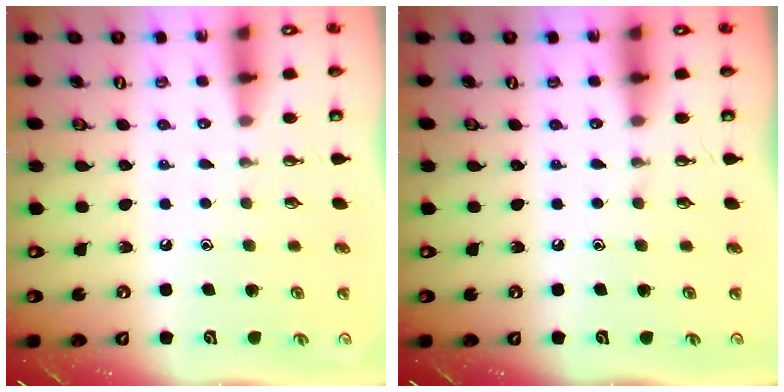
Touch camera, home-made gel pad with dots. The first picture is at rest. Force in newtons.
{"total": 0.0}